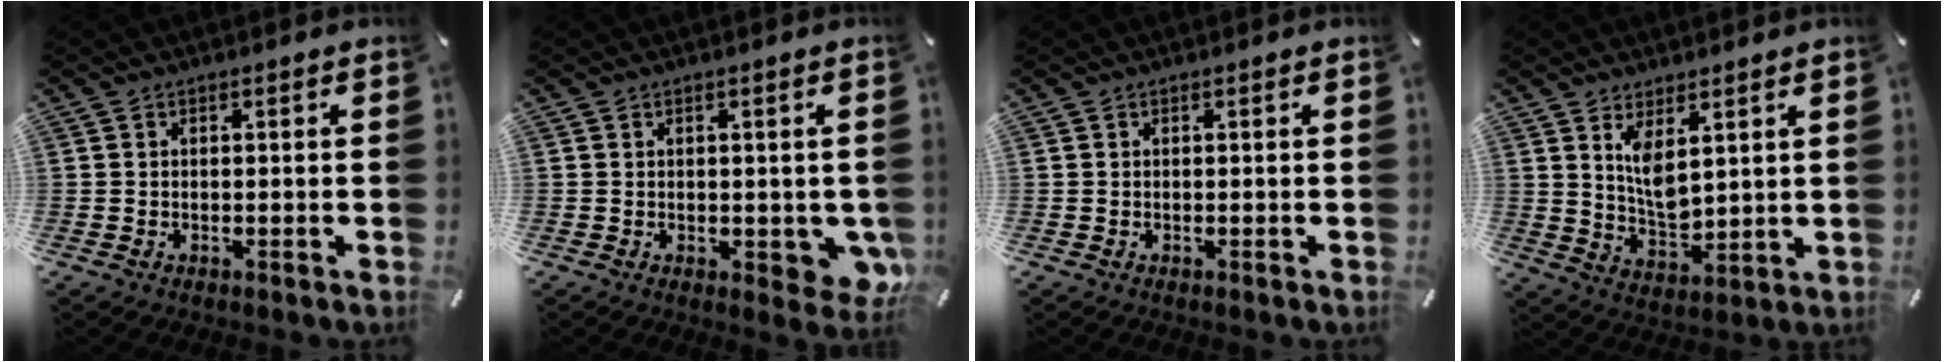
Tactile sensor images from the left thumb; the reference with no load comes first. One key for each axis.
{"total": 4.8, "fx": -0.5, "fy": 2.6, "fz": 4.0, "tx": -0.031, "ty": -0.004, "tz": -0.008}
{"total": 0.0}
{"total": 7.8, "fx": 4.0, "fy": 3.7, "fz": 5.6, "tx": -0.110, "ty": -0.022, "tz": 0.071}